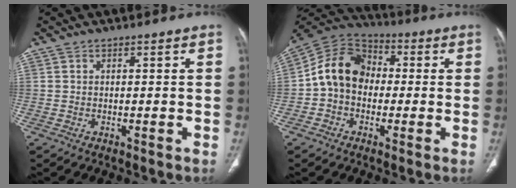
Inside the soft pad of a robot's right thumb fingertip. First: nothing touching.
{"total": 11.9, "force": [-0.6, 9.5, 7.1], "torque": [-0.114, 0.037, -0.027]}